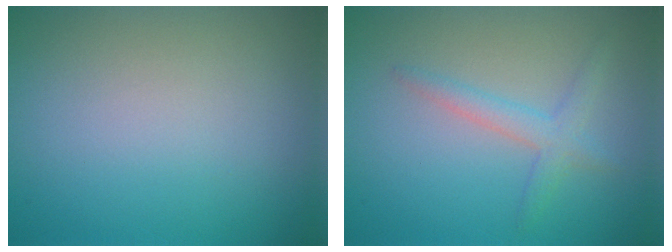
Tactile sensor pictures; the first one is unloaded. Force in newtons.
{"total": 2.1, "press": 2.1, "slide": 0.1}